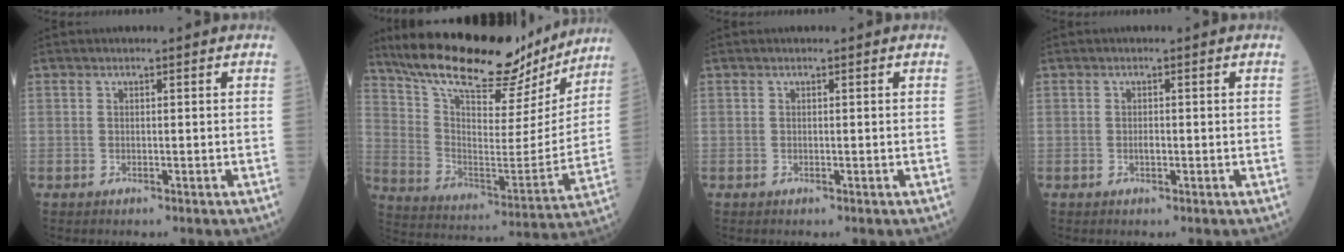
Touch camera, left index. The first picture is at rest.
{"total": 26.3, "force": [21.9, 7.0, 12.7], "torque": [-0.204, -0.003, 0.326]}
{"total": 0.0}
{"total": 0.6, "force": [-0.3, 0.2, 0.5], "torque": [-0.005, -0.001, -0.005]}